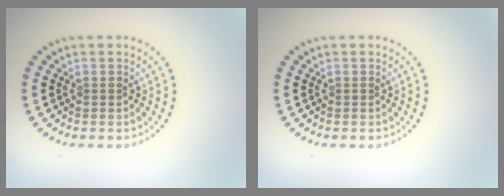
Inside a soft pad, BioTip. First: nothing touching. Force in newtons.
{"total": 0.0}